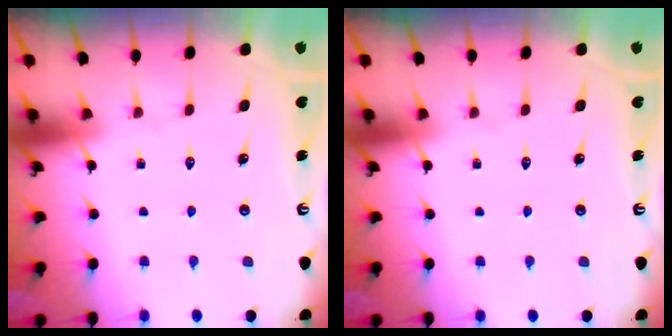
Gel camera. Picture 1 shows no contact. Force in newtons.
{"total": 0.0}